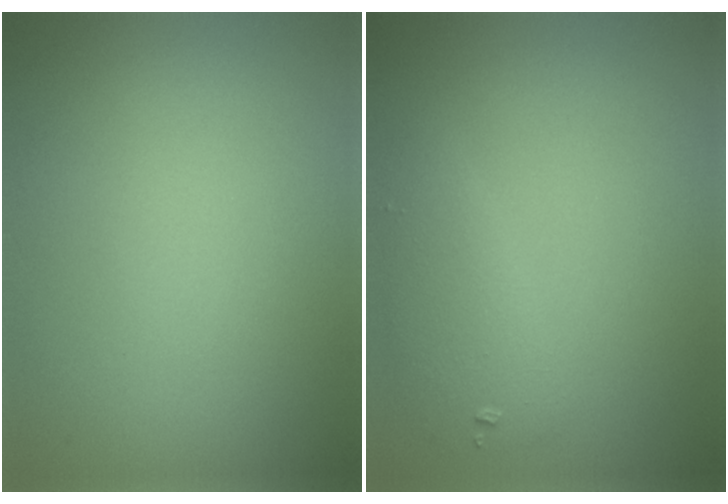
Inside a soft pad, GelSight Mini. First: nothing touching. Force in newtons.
{"total": 2.4, "press": 2.4, "slide": 0.1}